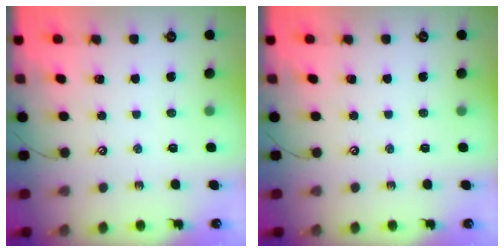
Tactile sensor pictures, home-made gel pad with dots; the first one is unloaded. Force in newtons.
{"total": 0.0}